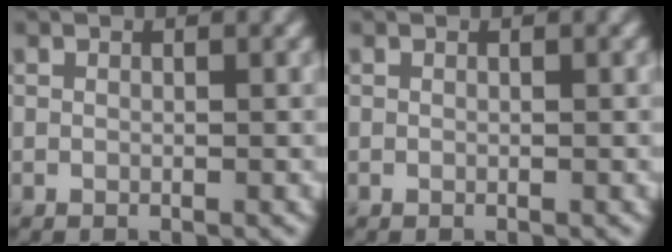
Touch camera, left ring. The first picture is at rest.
{"total": 0.0}